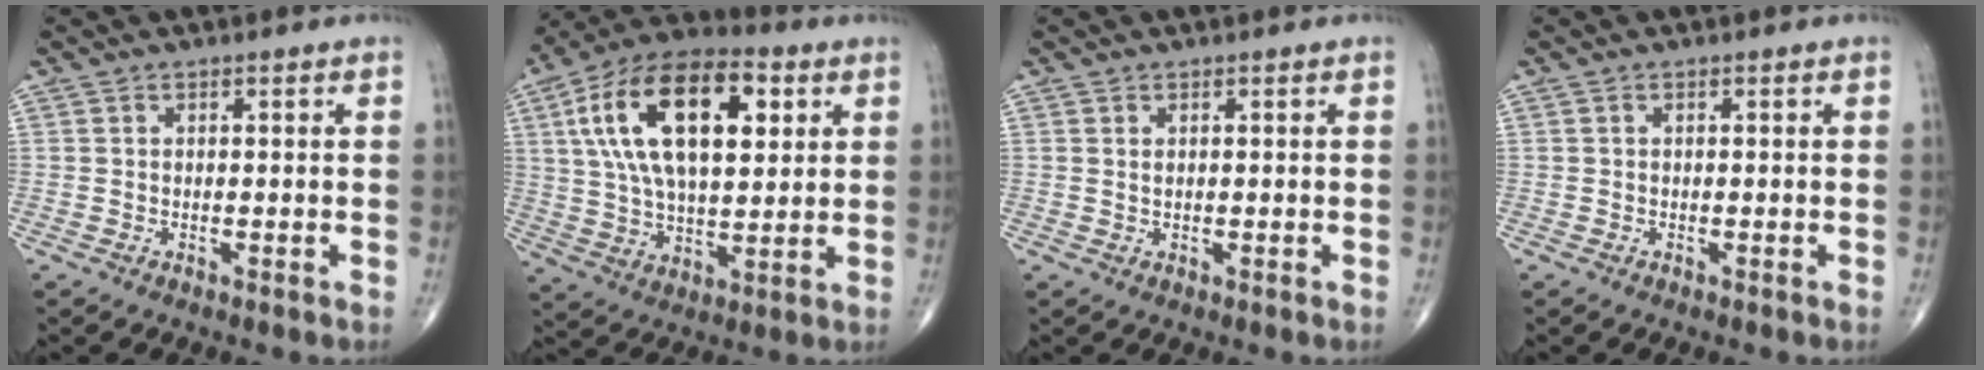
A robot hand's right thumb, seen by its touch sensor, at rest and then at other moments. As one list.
[{"total": 22.7, "force": [6.6, 11.3, 18.5], "torque": [-0.318, 0.002, 0.107]}, {"total": 0.6, "force": [0.3, 0.3, 0.5], "torque": [-0.008, -0.002, 0.007]}, {"total": 0.0}]